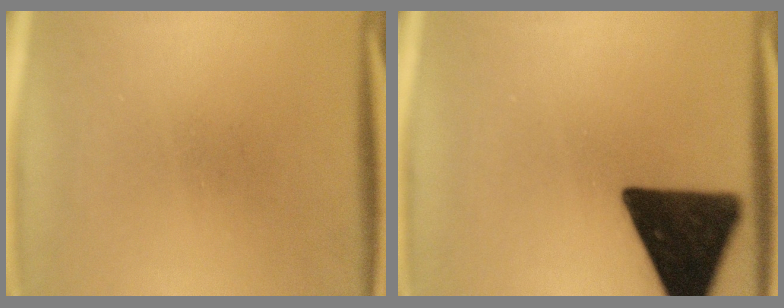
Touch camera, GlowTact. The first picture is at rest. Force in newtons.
{"total": 16.7}